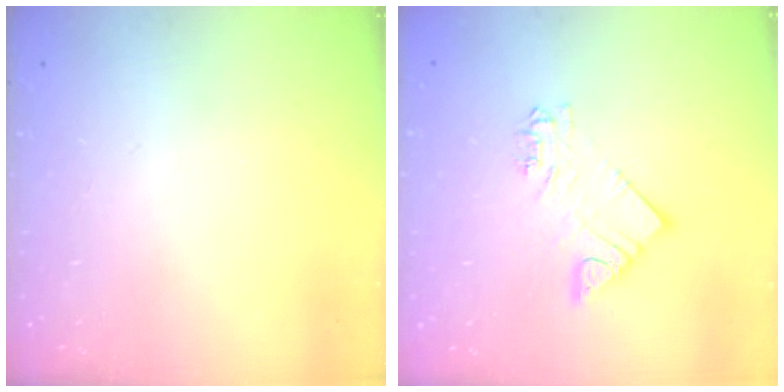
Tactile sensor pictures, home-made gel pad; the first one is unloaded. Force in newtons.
{"total": 4.0, "press": 4.0, "slide": 0.2}